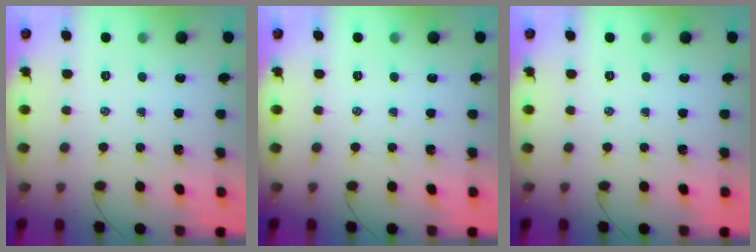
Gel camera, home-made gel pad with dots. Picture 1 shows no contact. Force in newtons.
{"total": 0.0}
{"total": 0.0}